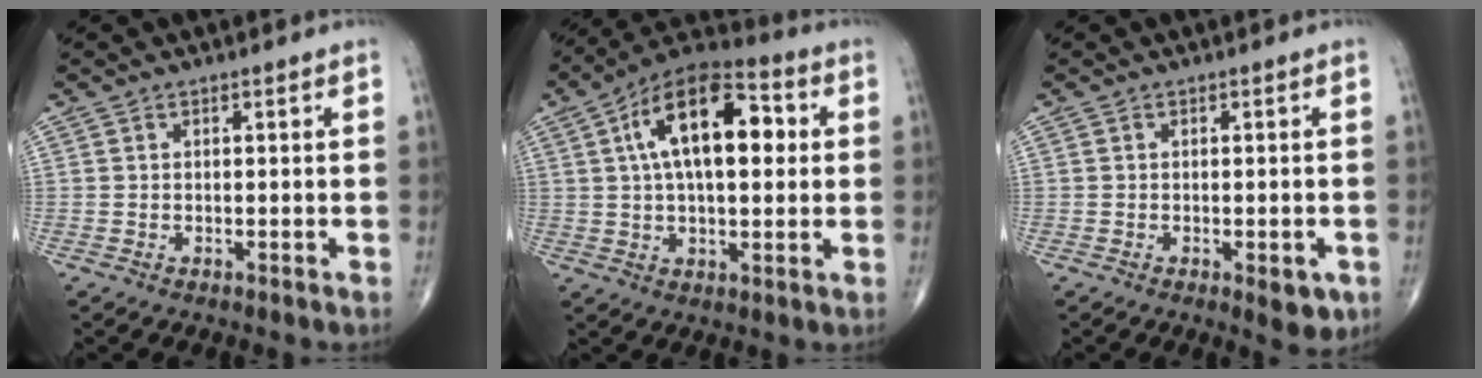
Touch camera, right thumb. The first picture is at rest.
{"total": 18.1, "force": [3.8, 8.9, 15.3], "torque": [-0.230, 0.025, 0.052]}
{"total": 4.1, "force": [-1.6, 1.7, 3.3], "torque": [-0.026, -0.004, -0.015]}